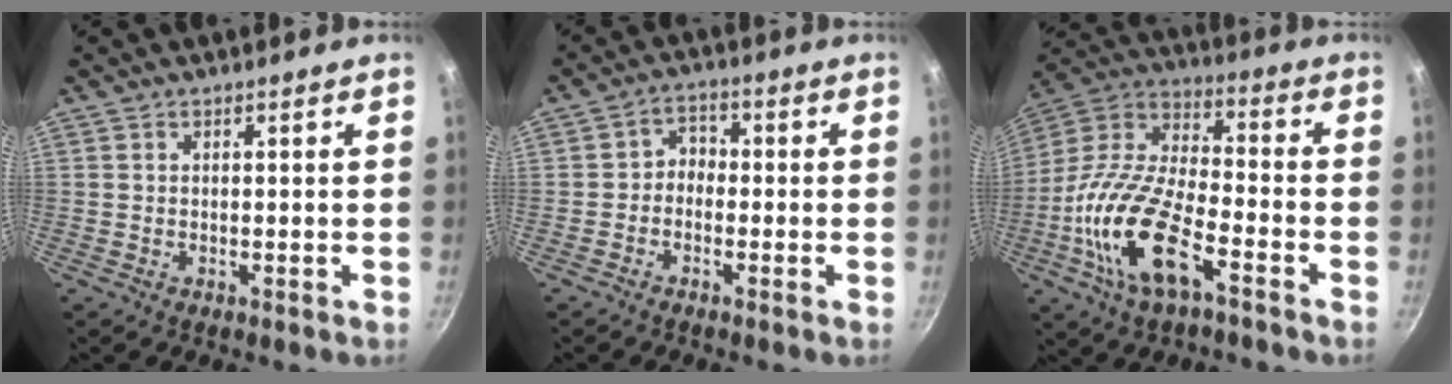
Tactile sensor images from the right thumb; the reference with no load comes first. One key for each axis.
{"total": 3.2, "fx": -1.2, "fy": 2.6, "fz": 1.6, "tx": -0.009, "ty": 0.023, "tz": -0.031}
{"total": 19.5, "fx": -8.0, "fy": 8.2, "fz": 15.7, "tx": -0.298, "ty": 0.042, "tz": -0.170}